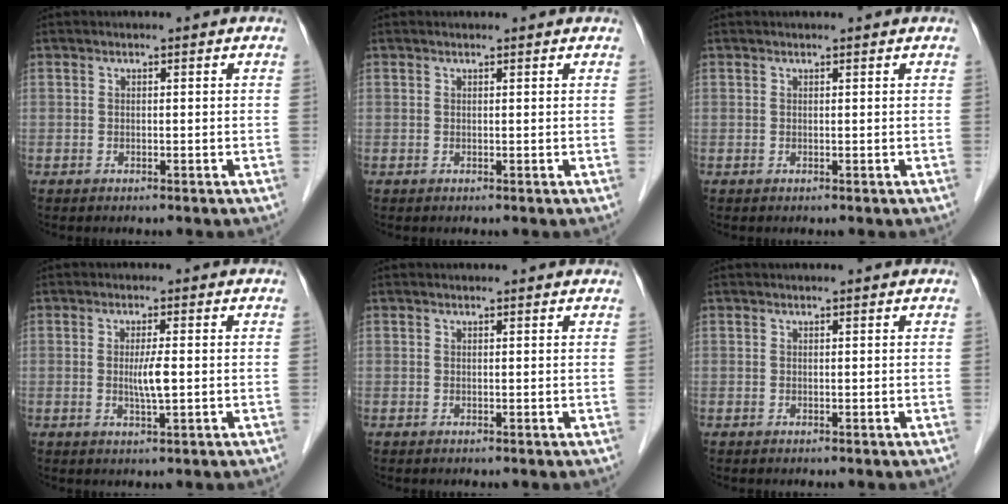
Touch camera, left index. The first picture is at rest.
{"total": 1.8, "force": [1.7, 0.2, 0.5], "torque": [-0.012, 0.016, 0.017]}
{"total": 1.2, "force": [1.1, 0.1, 0.5], "torque": [-0.009, 0.013, 0.015]}
{"total": 3.1, "force": [-0.3, -0.1, 3.0], "torque": [-0.063, -0.010, -0.003]}
{"total": 2.7, "force": [2.5, 0.4, 0.7], "torque": [-0.013, 0.017, 0.023]}
{"total": 1.4, "force": [1.2, 0.1, 0.5], "torque": [-0.010, 0.013, 0.016]}